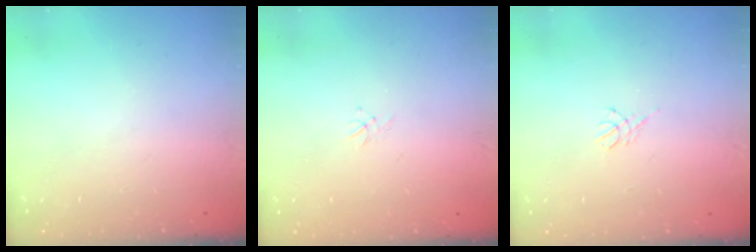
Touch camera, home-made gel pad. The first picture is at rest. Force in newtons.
{"total": 1.1, "press": 1.0, "slide": 0.3}
{"total": 3.0, "press": 2.9, "slide": 0.6}